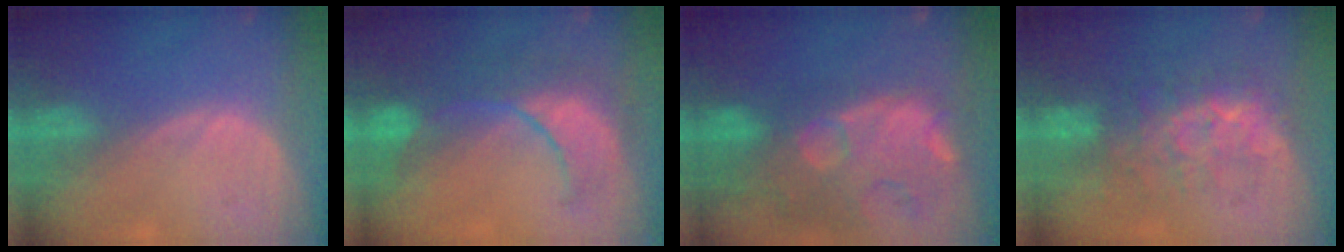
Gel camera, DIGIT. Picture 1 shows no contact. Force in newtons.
{"total": 9.3, "press": 8.9, "slide": 2.9}
{"total": 14.4, "press": 11.8, "slide": 8.3}
{"total": 7.9, "press": 7.7, "slide": 1.9}